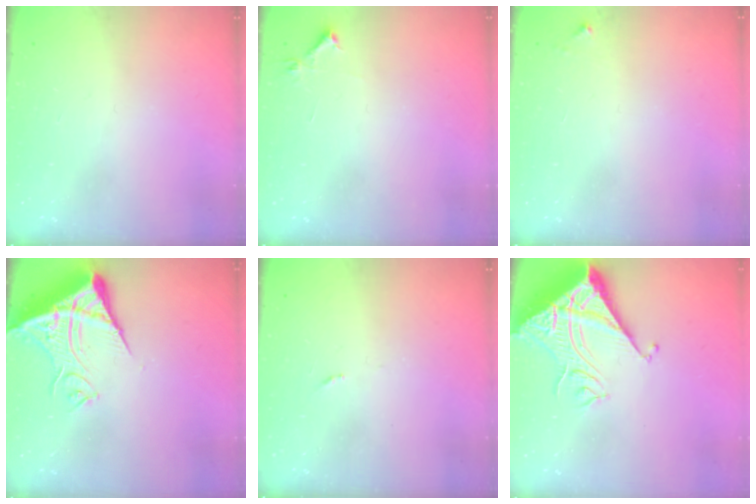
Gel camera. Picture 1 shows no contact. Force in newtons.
{"total": 3.9, "press": 3.8, "slide": 0.6}
{"total": 2.8, "press": 2.8, "slide": 0.2}
{"total": 13.0, "press": 12.9, "slide": 1.8}
{"total": 4.6, "press": 4.6, "slide": 0.6}
{"total": 11.1, "press": 11.1, "slide": 1.0}